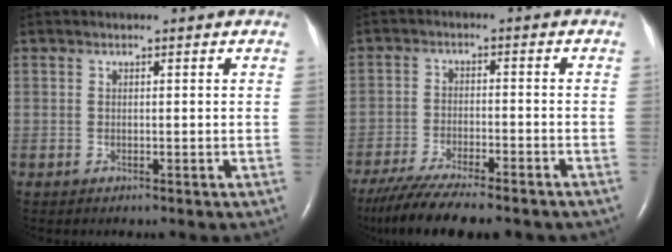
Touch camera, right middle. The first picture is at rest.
{"total": 13.7, "force": [-11.2, 2.0, 7.5], "torque": [-0.134, -0.027, -0.175]}